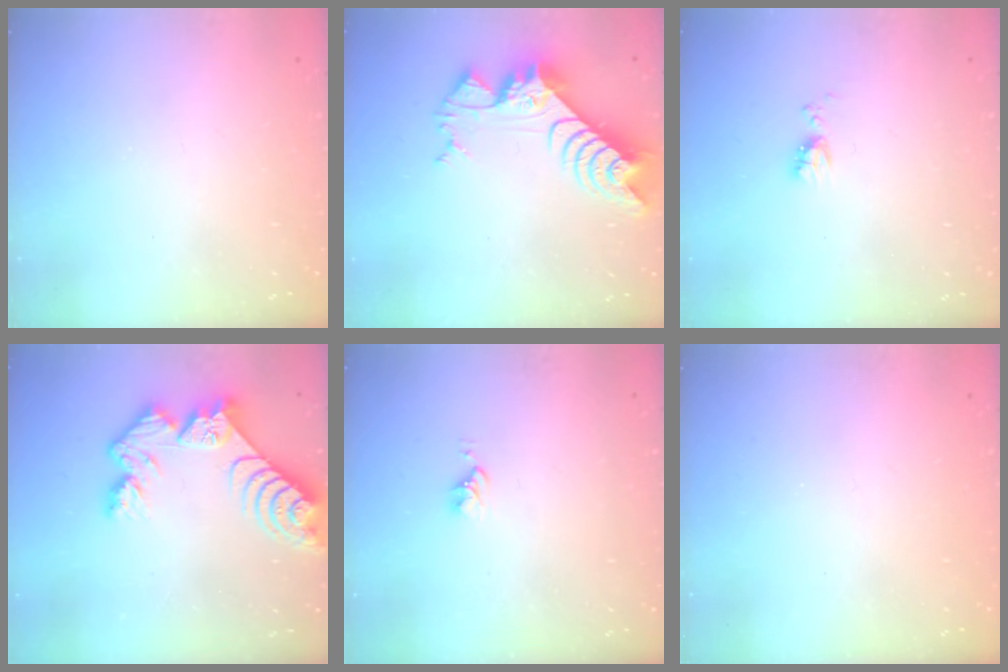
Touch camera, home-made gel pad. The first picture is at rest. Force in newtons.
{"total": 10.6, "press": 10.6, "slide": 0.9}
{"total": 5.7, "press": 5.7, "slide": 0.8}
{"total": 11.8, "press": 11.8, "slide": 1.1}
{"total": 2.8, "press": 2.8, "slide": 0.4}
{"total": 0.0}